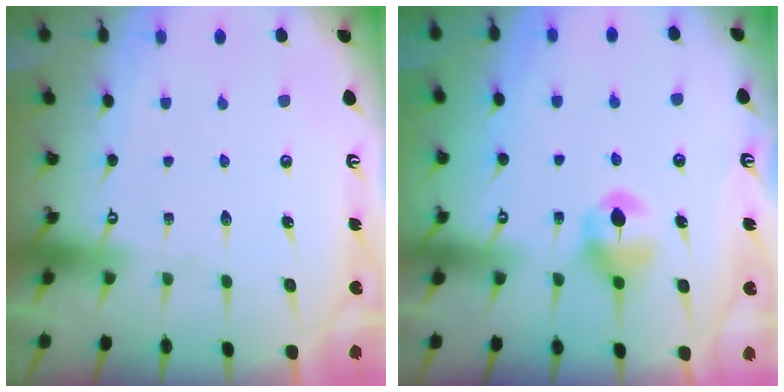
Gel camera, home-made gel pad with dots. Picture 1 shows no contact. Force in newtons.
{"total": 7.3, "press": 7.3, "slide": 0.5}